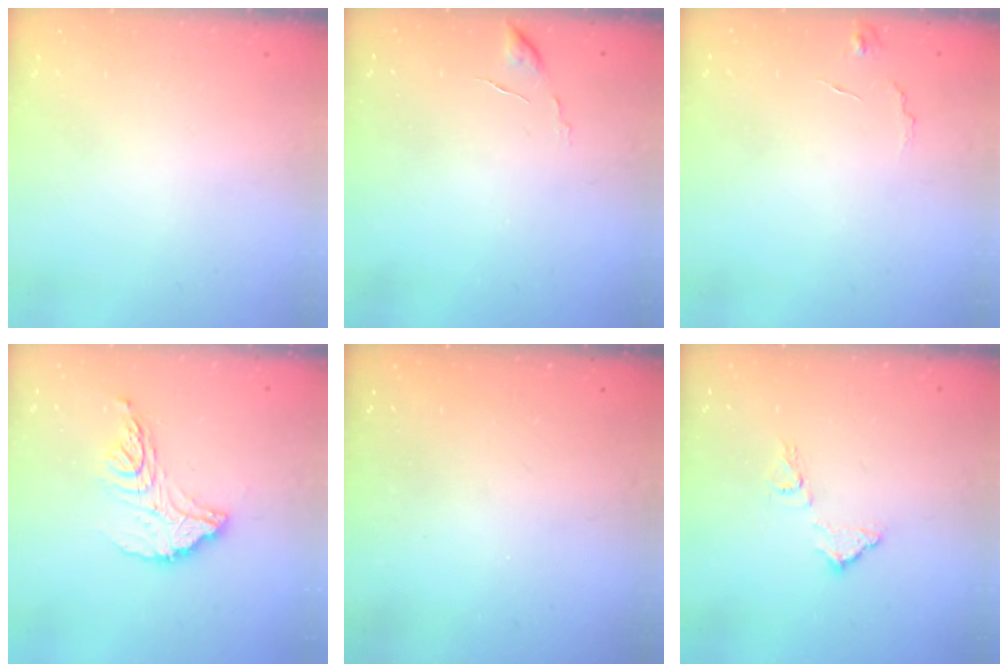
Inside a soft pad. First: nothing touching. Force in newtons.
{"total": 6.4, "press": 6.4, "slide": 0.5}
{"total": 4.9, "press": 4.9, "slide": 0.3}
{"total": 12.9, "press": 12.9, "slide": 1.2}
{"total": 3.1, "press": 3.1, "slide": 0.1}
{"total": 9.7, "press": 9.7, "slide": 0.3}